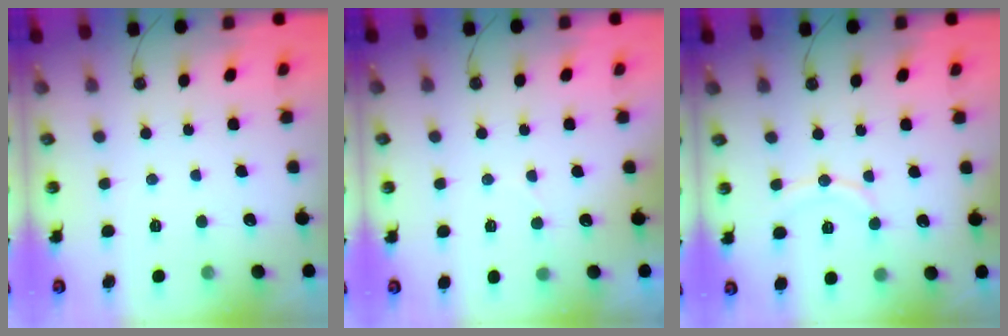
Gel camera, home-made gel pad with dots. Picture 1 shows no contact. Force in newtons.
{"total": 4.6, "press": 4.3, "slide": 1.8}
{"total": 8.2, "press": 8.2, "slide": 0.9}